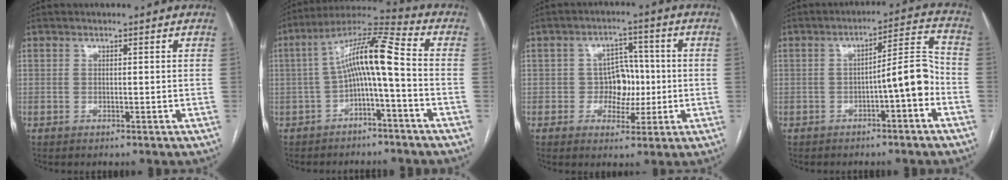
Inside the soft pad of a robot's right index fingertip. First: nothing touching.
{"total": 10.5, "force": [-1.2, 0.8, 10.4], "torque": [-0.182, 0.042, -0.025]}
{"total": 5.6, "force": [-0.6, 4.6, 3.2], "torque": [-0.037, 0.020, -0.006]}
{"total": 7.6, "force": [-2.6, 0.8, 7.0], "torque": [-0.095, 0.029, -0.037]}